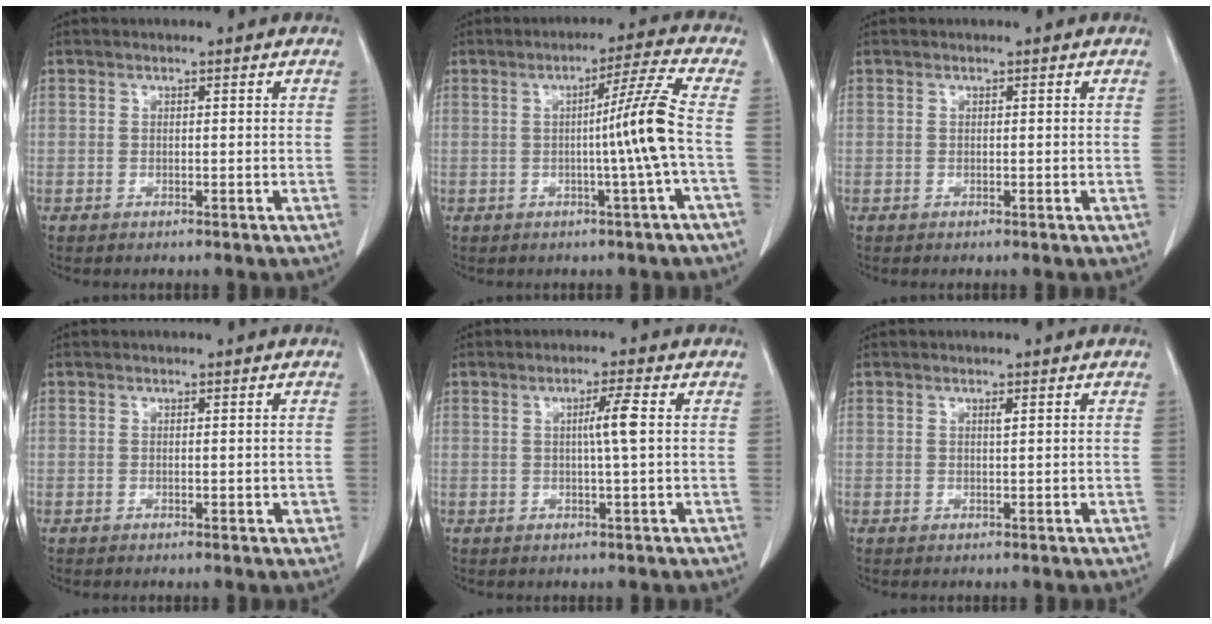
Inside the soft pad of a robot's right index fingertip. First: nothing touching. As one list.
[{"total": 7.3, "force": [-1.0, -2.4, 6.8], "torque": [-0.103, 0.003, -0.014]}, {"total": 0.0}, {"total": 1.4, "force": [-0.1, 0.6, 1.2], "torque": [-0.013, -0.001, 0.001]}, {"total": 3.6, "force": [0.5, -0.6, 3.6], "torque": [-0.062, -0.001, 0.006]}, {"total": 0.6, "force": [0.3, 0.0, 0.5], "torque": [-0.012, -0.001, 0.005]}]